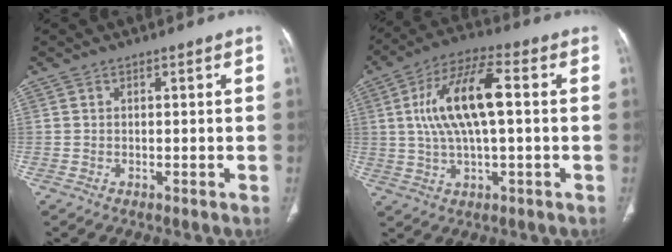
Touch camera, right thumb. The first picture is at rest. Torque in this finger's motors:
{"motor_torque": [-0.56, 1.27, 0.90, -0.17, 0.47]}